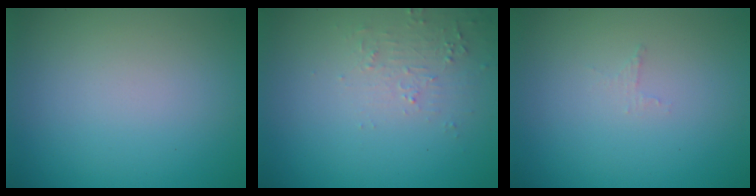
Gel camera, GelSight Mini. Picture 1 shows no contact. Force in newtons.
{"total": 2.1, "press": 2.0, "slide": 0.5}
{"total": 0.7, "press": 0.6, "slide": 0.2}